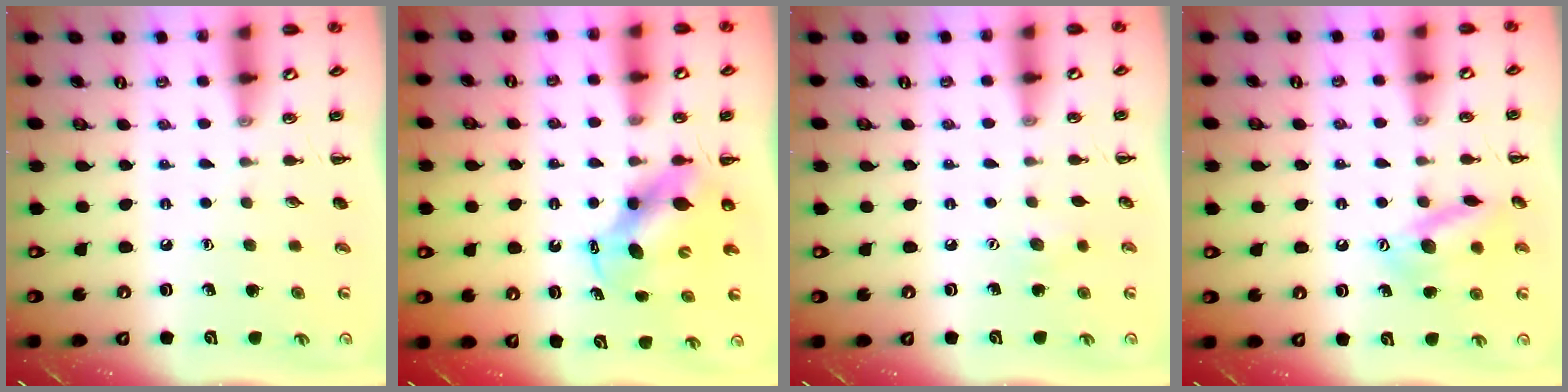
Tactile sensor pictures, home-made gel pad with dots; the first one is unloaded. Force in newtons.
{"total": 6.1, "press": 6.0, "slide": 1.2}
{"total": 4.8, "press": 4.7, "slide": 1.2}
{"total": 14.1, "press": 14.0, "slide": 1.0}